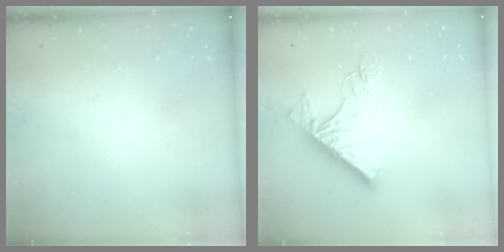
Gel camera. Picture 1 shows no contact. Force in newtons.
{"total": 12.9, "press": 12.9, "slide": 1.0}